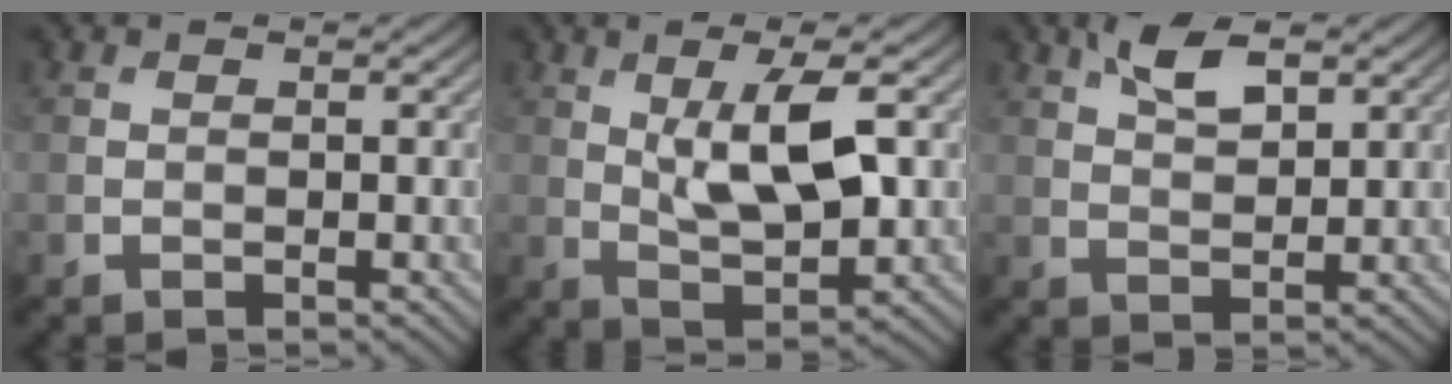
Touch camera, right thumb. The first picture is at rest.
{"total": 8.7, "force": [1.8, 2.9, 8.0], "torque": [-0.149, 0.004, 0.033]}
{"total": 4.5, "force": [2.6, 1.8, 3.2], "torque": [-0.074, 0.003, 0.052]}